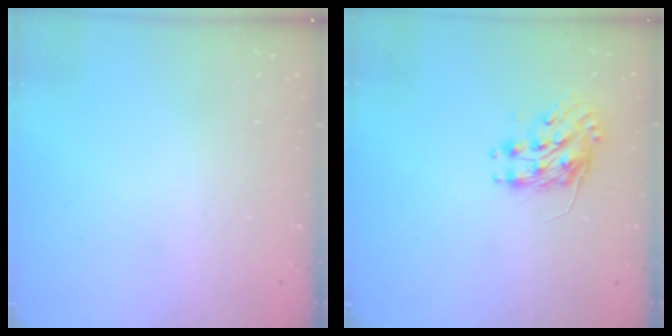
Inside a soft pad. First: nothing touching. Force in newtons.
{"total": 8.2, "press": 8.2, "slide": 0.3}